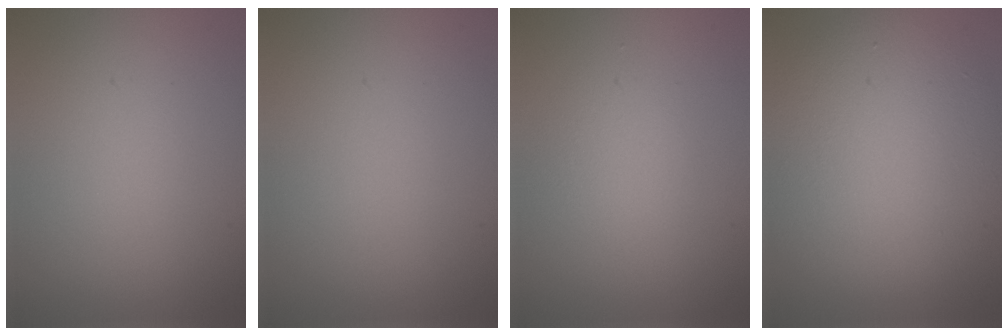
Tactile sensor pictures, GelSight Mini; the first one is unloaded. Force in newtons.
{"total": 0.0}
{"total": 1.6, "press": 1.6, "slide": 0.1}
{"total": 9.3, "press": 9.3, "slide": 0.5}